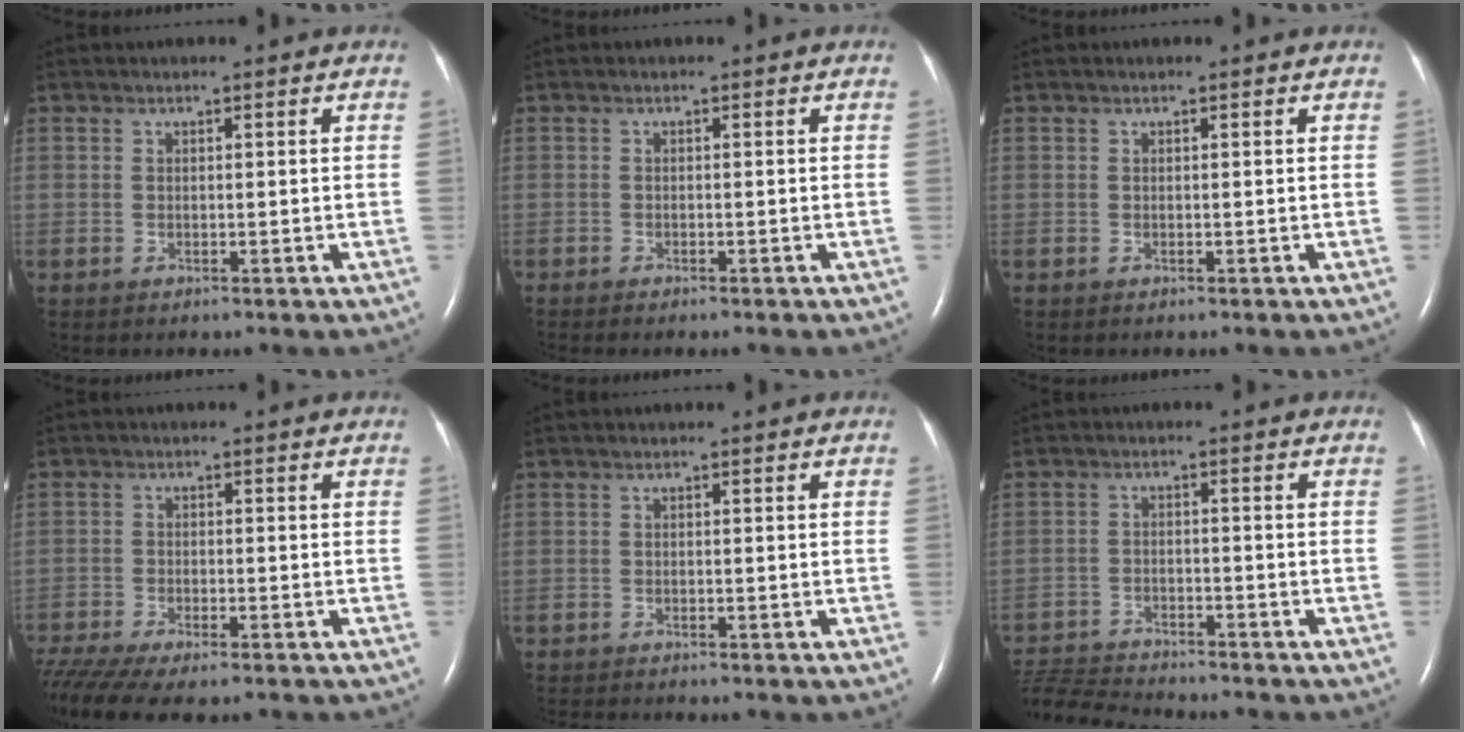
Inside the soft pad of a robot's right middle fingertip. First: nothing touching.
{"total": 2.4, "force": [-2.0, 0.3, 1.3], "torque": [-0.018, -0.005, -0.021]}
{"total": 0.0}
{"total": 10.2, "force": [-8.4, 1.6, 5.4], "torque": [-0.099, -0.013, -0.137]}
{"total": 3.2, "force": [-3.0, 0.1, 1.1], "torque": [-0.013, -0.010, -0.046]}
{"total": 9.0, "force": [-8.9, 0.1, 1.6], "torque": [-0.032, -0.003, -0.155]}